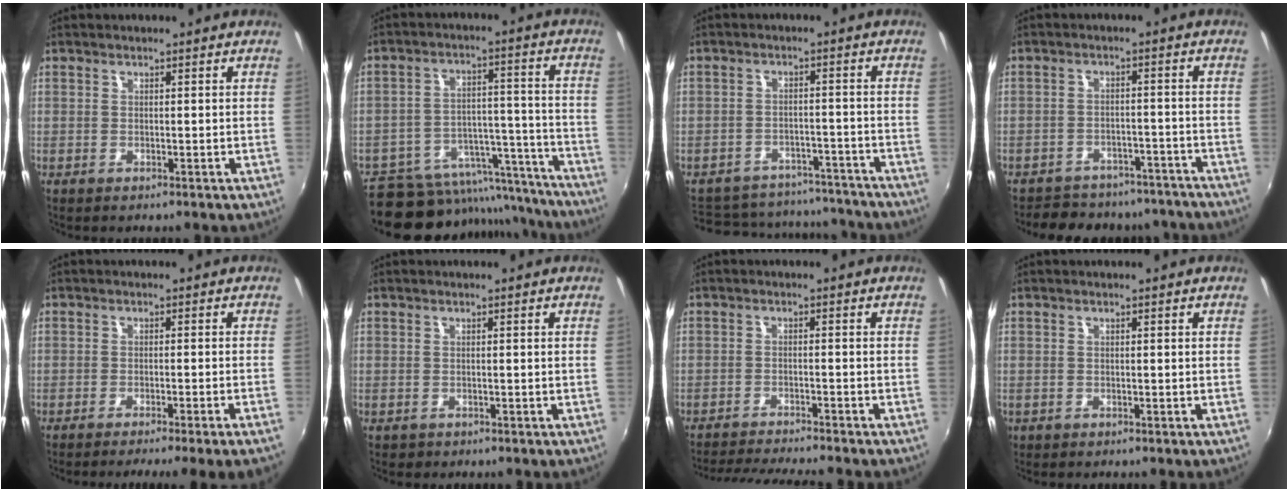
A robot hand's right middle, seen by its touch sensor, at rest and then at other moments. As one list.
[{"total": 19.7, "force": [-16.3, 9.3, 5.8], "torque": [-0.118, 0.045, -0.203]}, {"total": 17.2, "force": [-13.8, 9.0, 4.7], "torque": [-0.117, 0.051, -0.163]}, {"total": 17.7, "force": [-15.4, 7.0, 5.2], "torque": [-0.115, 0.024, -0.184]}, {"total": 7.2, "force": [-5.9, -1.7, 3.7], "torque": [-0.055, -0.023, -0.086]}, {"total": 0.9, "force": [-0.5, 0.7, 0.1], "torque": [-0.006, -0.004, -0.007]}, {"total": 9.3, "force": [-8.7, -0.2, 3.4], "torque": [-0.080, -0.014, -0.136]}, {"total": 0.8, "force": [-0.4, 0.7, 0.1], "torque": [-0.005, -0.003, -0.005]}]